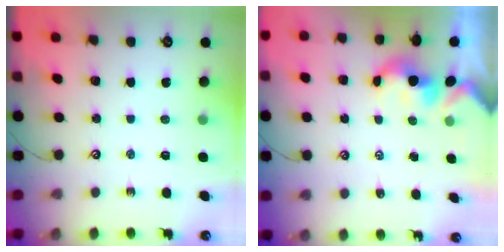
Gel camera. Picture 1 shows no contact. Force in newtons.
{"total": 1.7, "press": 1.7, "slide": 0.2}